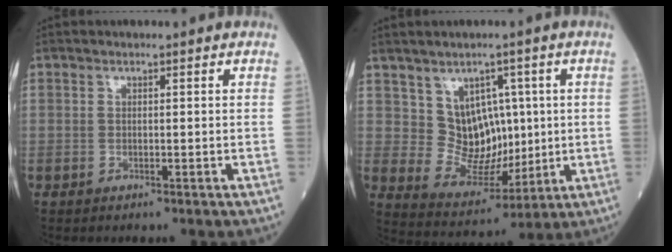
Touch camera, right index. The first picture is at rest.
{"total": 8.5, "force": [2.3, 6.6, 4.8], "torque": [-0.073, 0.014, 0.059]}